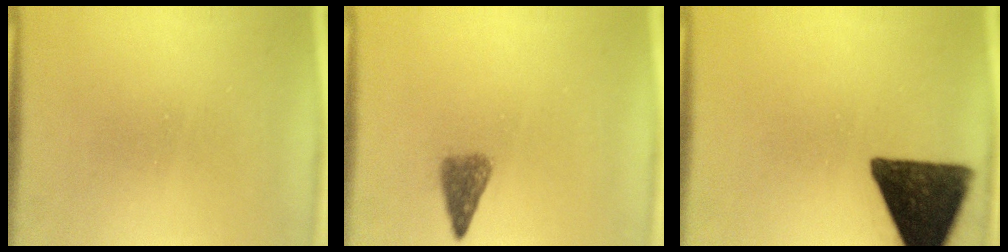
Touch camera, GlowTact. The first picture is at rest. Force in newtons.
{"total": 3.2}
{"total": 14.5}